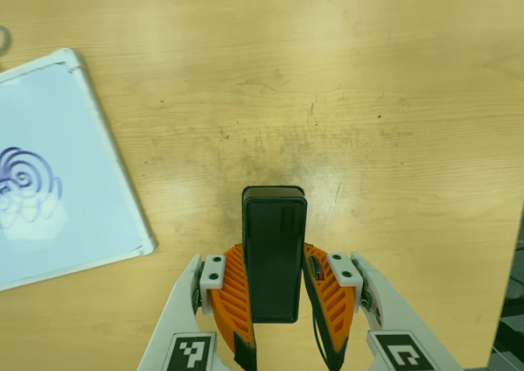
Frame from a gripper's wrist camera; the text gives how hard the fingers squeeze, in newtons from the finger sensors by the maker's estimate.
{"total": 4.8, "left": 3.3, "right": 6.3}